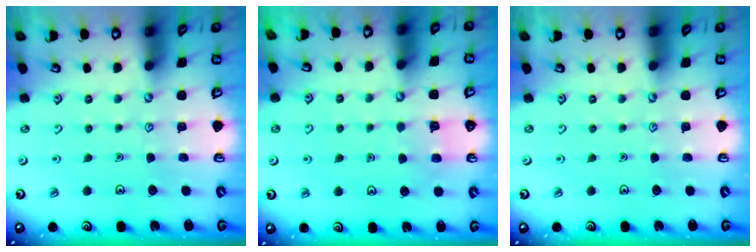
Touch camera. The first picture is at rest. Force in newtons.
{"total": 4.3, "press": 4.3, "slide": 0.4}
{"total": 0.0}